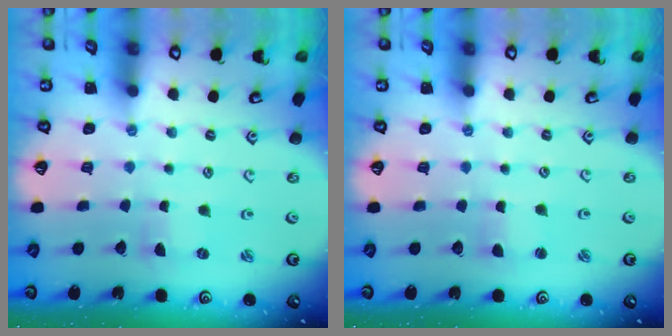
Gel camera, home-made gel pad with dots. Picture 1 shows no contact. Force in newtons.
{"total": 1.2, "press": 1.2, "slide": 0.2}